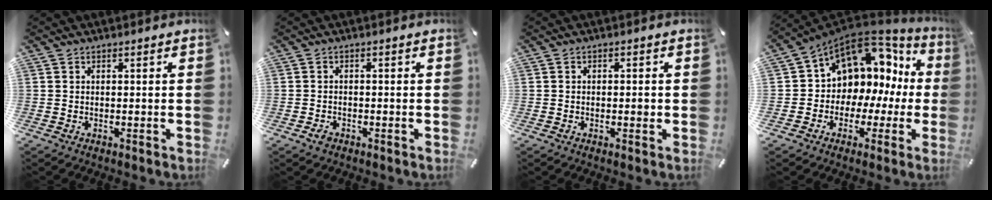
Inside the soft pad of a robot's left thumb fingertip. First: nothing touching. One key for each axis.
{"total": 1.8, "fx": -1.1, "fy": 1.2, "fz": 0.9, "tx": -0.017, "ty": 0.005, "tz": -0.024}
{"total": 1.7, "fx": -0.4, "fy": 1.0, "fz": 1.4, "tx": -0.023, "ty": 0.003, "tz": -0.008}
{"total": 10.1, "fx": 5.1, "fy": 8.0, "fz": 3.5, "tx": -0.065, "ty": -0.055, "tz": 0.092}